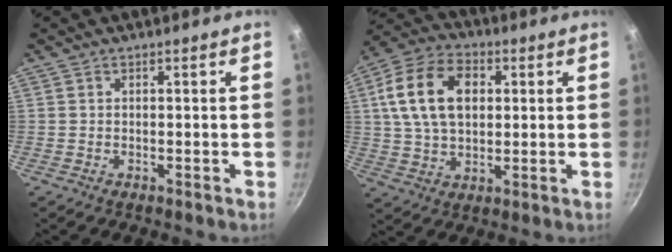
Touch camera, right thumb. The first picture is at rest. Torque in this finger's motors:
{"motor_torque": [-0.58, 1.20, 0.80, -0.43, 0.20]}